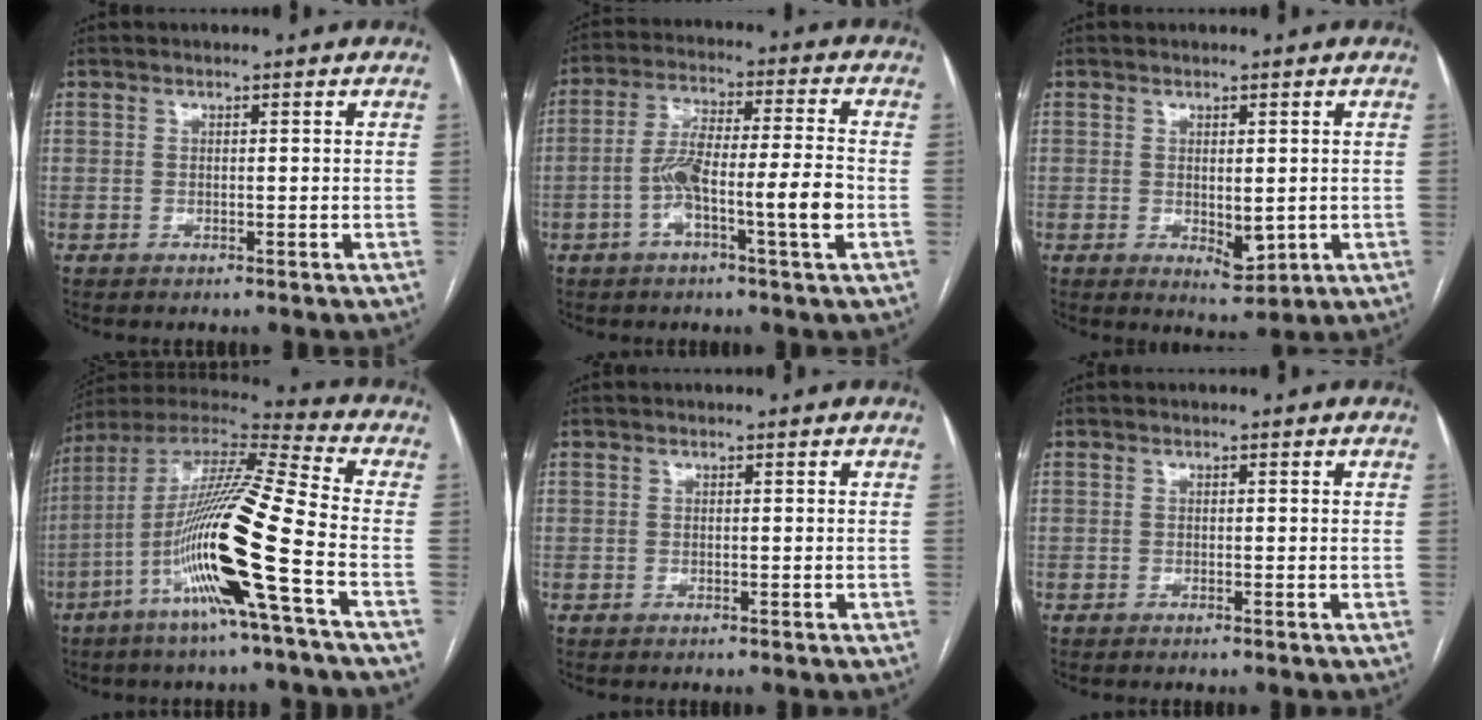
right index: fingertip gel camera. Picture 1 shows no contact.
{"total": 10.6, "force": [-3.1, 0.7, 10.1], "torque": [-0.187, 0.015, -0.057]}
{"total": 4.0, "force": [-0.5, 1.8, 3.5], "torque": [-0.051, -0.013, 0.005]}
{"total": 19.5, "force": [-6.7, -0.7, 18.3], "torque": [-0.363, -0.013, -0.138]}
{"total": 0.0}
{"total": 0.0}